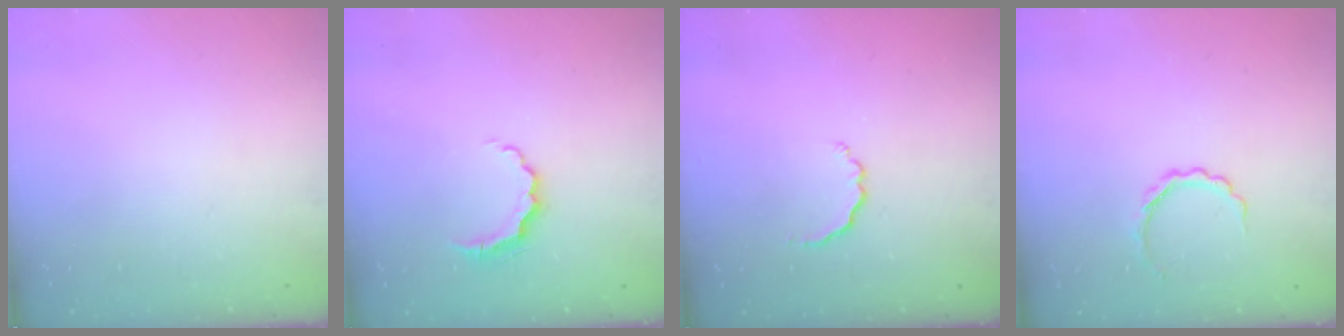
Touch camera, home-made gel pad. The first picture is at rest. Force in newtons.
{"total": 5.1, "press": 5.1, "slide": 0.6}
{"total": 2.7, "press": 2.6, "slide": 0.8}
{"total": 5.2, "press": 5.0, "slide": 1.3}